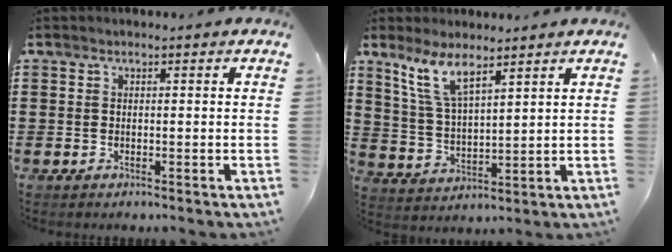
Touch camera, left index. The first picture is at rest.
{"total": 7.2, "force": [5.2, 1.8, 4.8], "torque": [-0.108, -0.007, 0.094]}